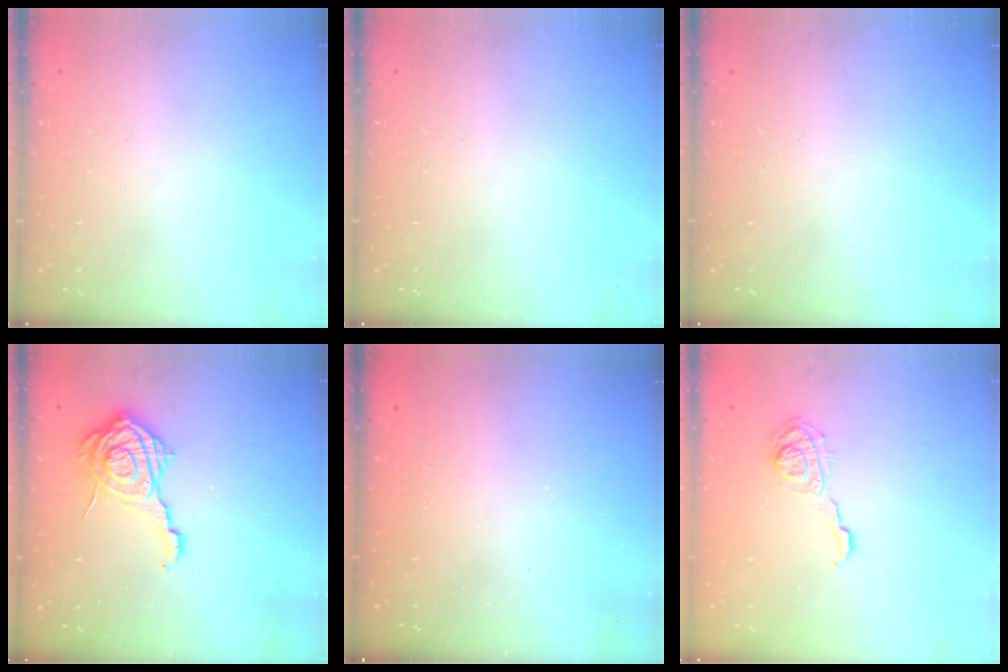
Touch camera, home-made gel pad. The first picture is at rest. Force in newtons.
{"total": 0.0}
{"total": 0.0}
{"total": 14.4, "press": 14.4, "slide": 0.9}
{"total": 2.3, "press": 2.1, "slide": 0.8}
{"total": 9.2, "press": 9.2, "slide": 0.4}